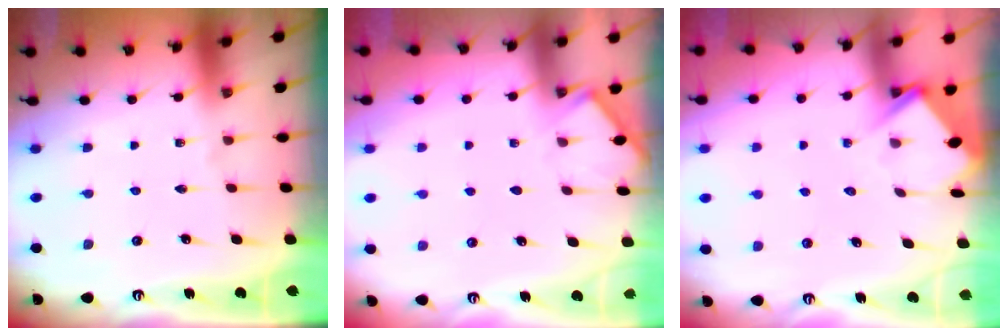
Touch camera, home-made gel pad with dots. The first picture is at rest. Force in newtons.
{"total": 3.8, "press": 3.7, "slide": 0.5}
{"total": 6.1, "press": 6.1, "slide": 0.2}